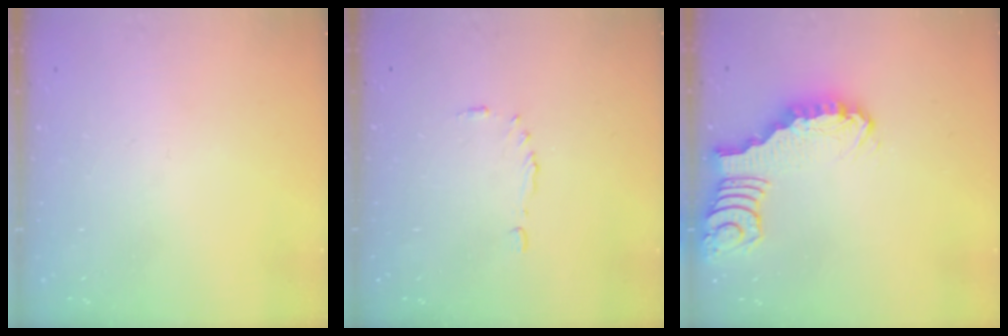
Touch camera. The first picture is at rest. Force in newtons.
{"total": 3.9, "press": 3.8, "slide": 0.5}
{"total": 2.8, "press": 2.8, "slide": 0.4}